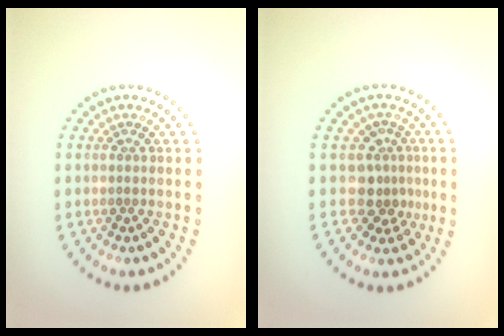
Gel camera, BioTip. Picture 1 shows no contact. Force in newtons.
{"total": 2.8, "press": 2.1, "slide": 1.8}